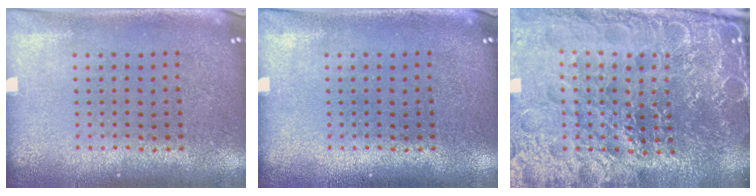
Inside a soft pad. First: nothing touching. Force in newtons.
{"total": 0.0}
{"total": 6.1, "press": 5.5, "slide": 2.7}